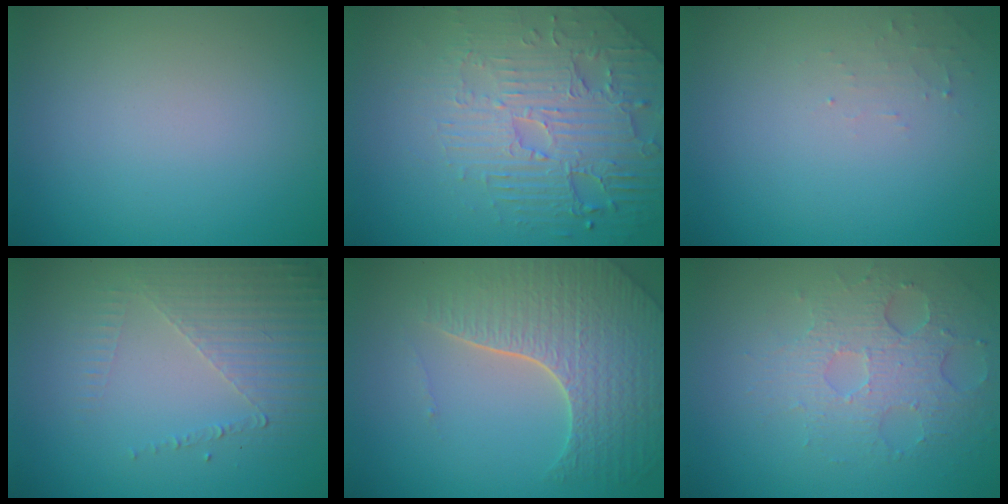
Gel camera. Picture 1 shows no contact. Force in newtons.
{"total": 4.9, "press": 4.6, "slide": 1.8}
{"total": 1.1, "press": 1.1, "slide": 0.2}
{"total": 5.3, "press": 3.1, "slide": 4.3}
{"total": 7.1, "press": 5.3, "slide": 4.6}
{"total": 3.6, "press": 3.3, "slide": 1.5}